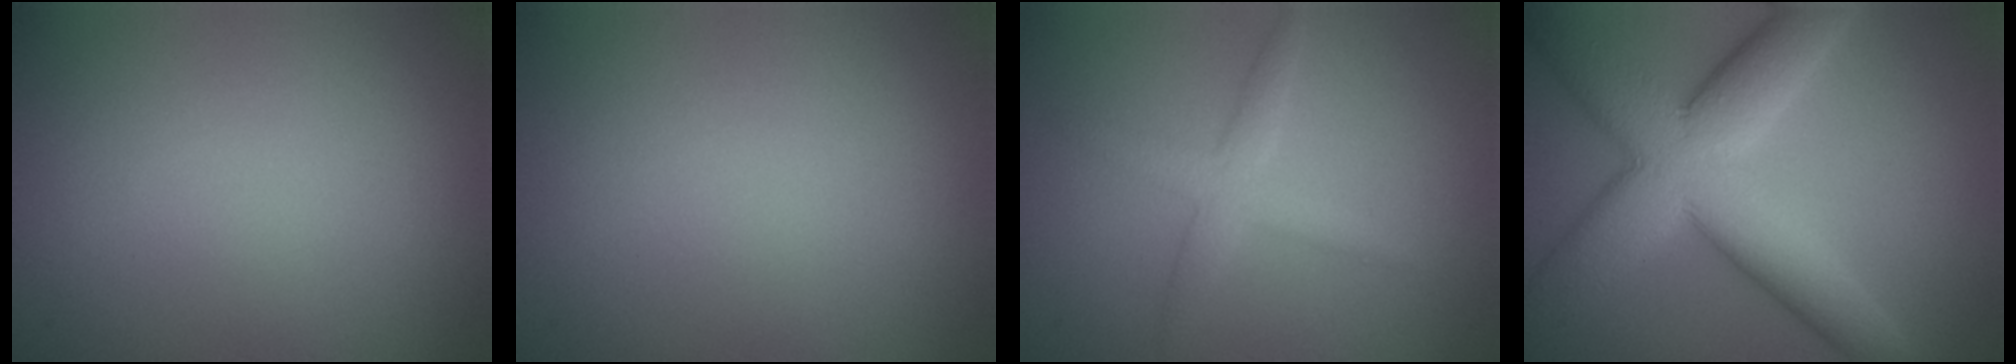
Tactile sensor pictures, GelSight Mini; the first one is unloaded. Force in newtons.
{"total": 0.0}
{"total": 2.7, "press": 2.7, "slide": 0.0}
{"total": 10.9, "press": 10.9, "slide": 0.2}